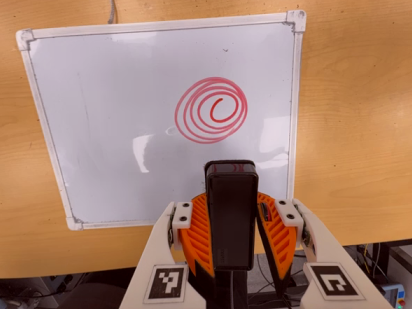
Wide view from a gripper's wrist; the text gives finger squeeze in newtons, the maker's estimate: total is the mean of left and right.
{"total": 8.0, "left": 6.3, "right": 9.6}